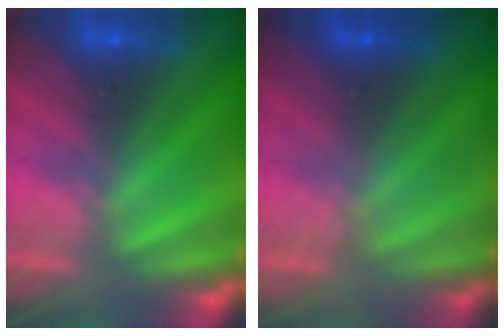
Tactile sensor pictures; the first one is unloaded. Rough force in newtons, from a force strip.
{"total": 1.3}